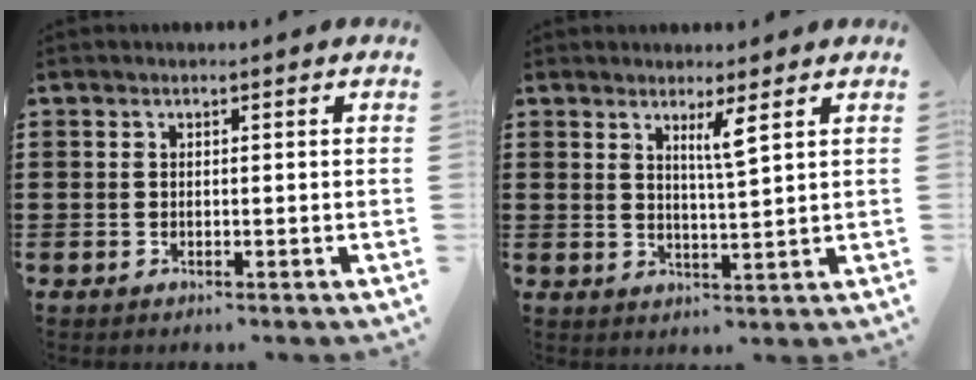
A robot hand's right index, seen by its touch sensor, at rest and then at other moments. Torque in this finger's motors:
{"motor_torque": [-0.09, 0.37, 0.20, 0.01]}